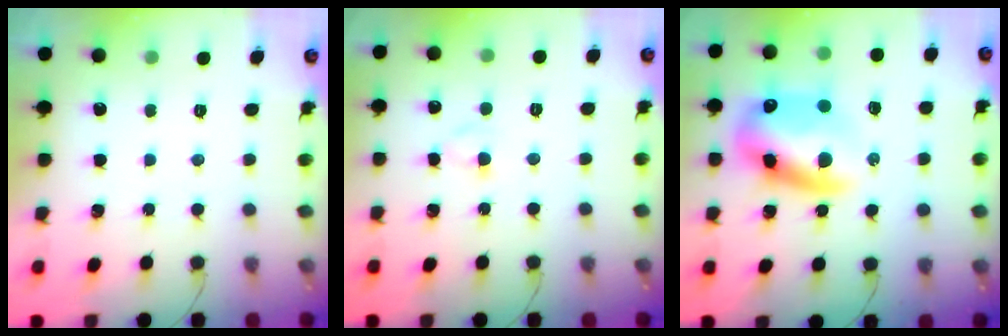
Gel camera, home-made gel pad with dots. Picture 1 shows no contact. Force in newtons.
{"total": 1.6, "press": 1.4, "slide": 0.9}
{"total": 13.5, "press": 13.2, "slide": 3.1}